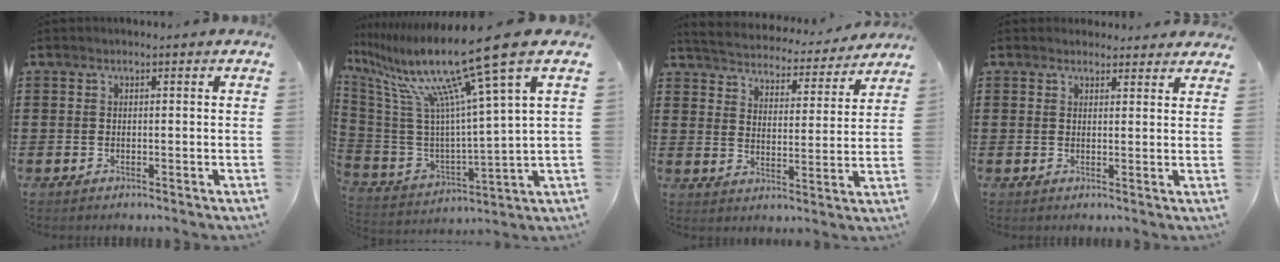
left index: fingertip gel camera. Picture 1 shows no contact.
{"total": 17.2, "force": [11.5, 0.8, 12.7], "torque": [-0.266, -0.079, 0.175]}
{"total": 4.2, "force": [4.2, 0.0, 0.2], "torque": [-0.029, -0.035, 0.066]}
{"total": 2.1, "force": [2.0, 0.5, 0.1], "torque": [0.001, -0.004, 0.038]}